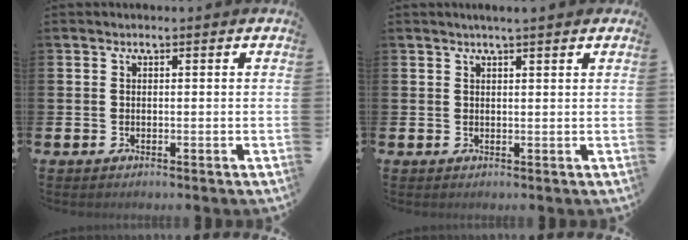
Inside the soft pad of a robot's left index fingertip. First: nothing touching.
{"total": 2.2, "force": [2.0, 0.1, 1.0], "torque": [-0.014, -0.003, 0.034]}